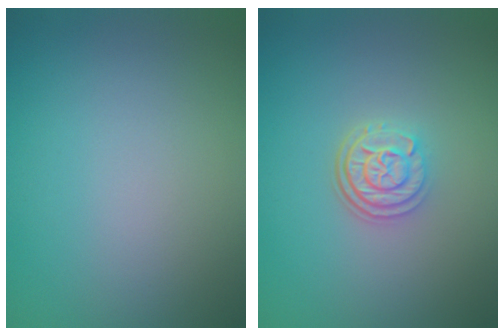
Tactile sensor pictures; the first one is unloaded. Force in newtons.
{"total": 3.0, "press": 2.4, "slide": 1.7}